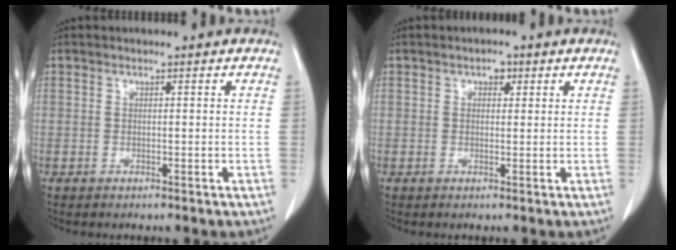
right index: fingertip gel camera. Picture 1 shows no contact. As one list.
[{"total": 1.7, "force": [0.9, 1.1, 1.0], "torque": [-0.010, 0.003, 0.009]}]